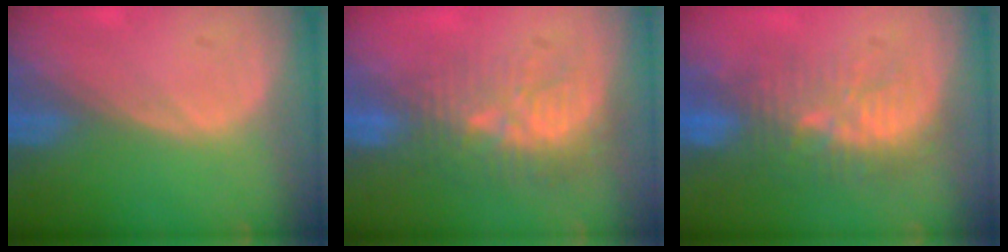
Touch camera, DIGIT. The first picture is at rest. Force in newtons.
{"total": 10.1, "press": 9.0, "slide": 4.8}
{"total": 9.6, "press": 9.2, "slide": 2.8}